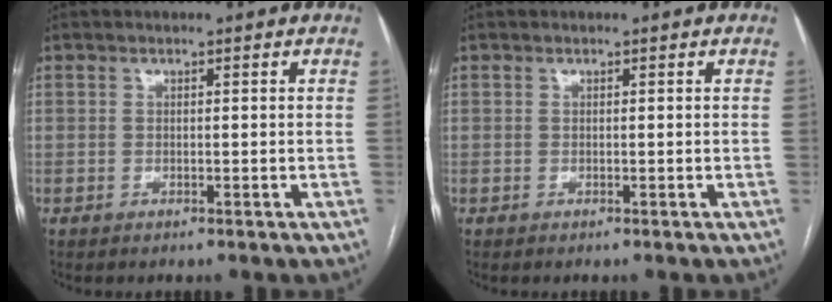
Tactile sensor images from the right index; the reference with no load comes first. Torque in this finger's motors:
{"motor_torque": [0.25, 0.10, -0.04, -0.01]}